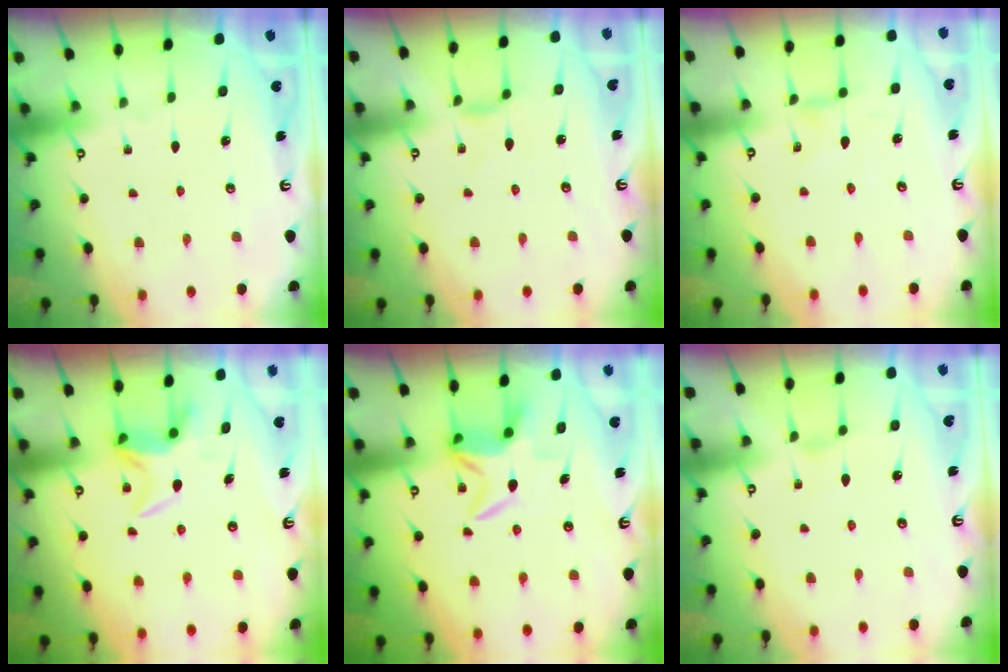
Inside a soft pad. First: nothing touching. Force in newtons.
{"total": 2.3, "press": 2.3, "slide": 0.5}
{"total": 0.0}
{"total": 5.3, "press": 5.3, "slide": 0.7}
{"total": 6.0, "press": 6.0, "slide": 0.4}
{"total": 0.7, "press": 0.7, "slide": 0.2}